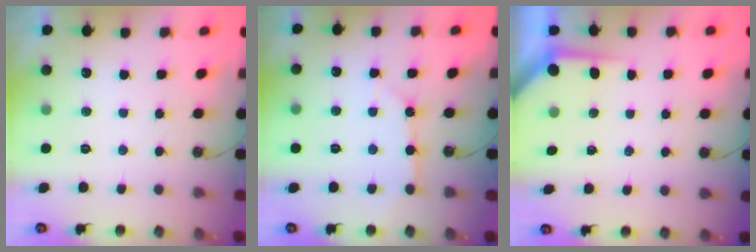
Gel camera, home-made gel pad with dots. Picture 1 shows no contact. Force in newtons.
{"total": 4.9, "press": 4.9, "slide": 0.4}
{"total": 3.4, "press": 3.4, "slide": 0.3}